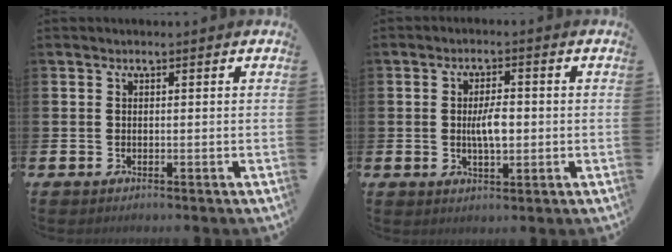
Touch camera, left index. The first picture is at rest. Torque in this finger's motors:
{"motor_torque": [0.15, 0.14, 0.25, 0.13]}